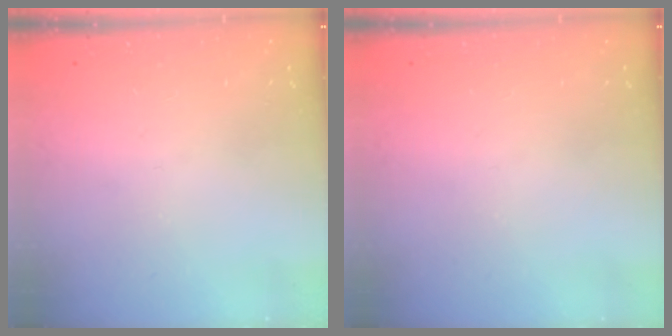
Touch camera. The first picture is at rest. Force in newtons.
{"total": 0.0}